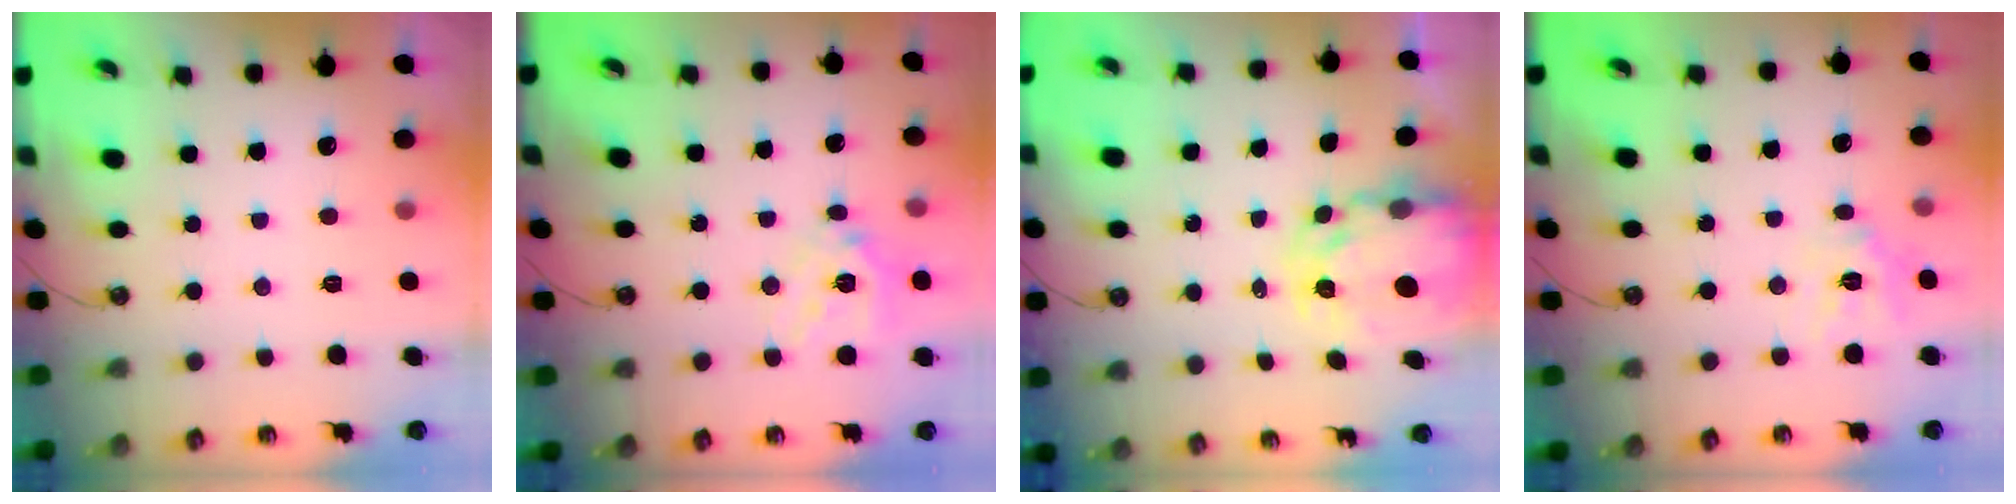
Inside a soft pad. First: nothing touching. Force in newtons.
{"total": 13.7, "press": 13.6, "slide": 2.1}
{"total": 6.3, "press": 6.3, "slide": 0.5}
{"total": 10.7, "press": 10.7, "slide": 1.2}